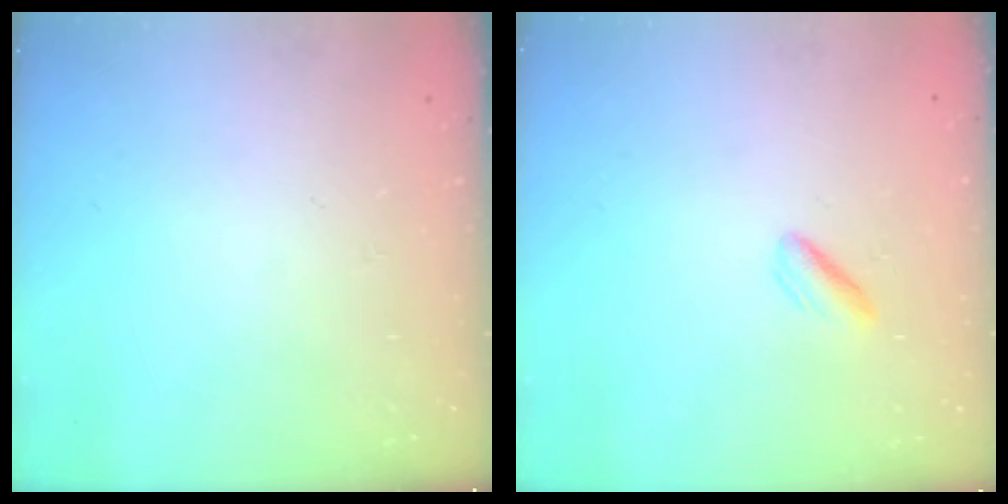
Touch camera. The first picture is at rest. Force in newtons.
{"total": 2.2, "press": 2.1, "slide": 0.6}